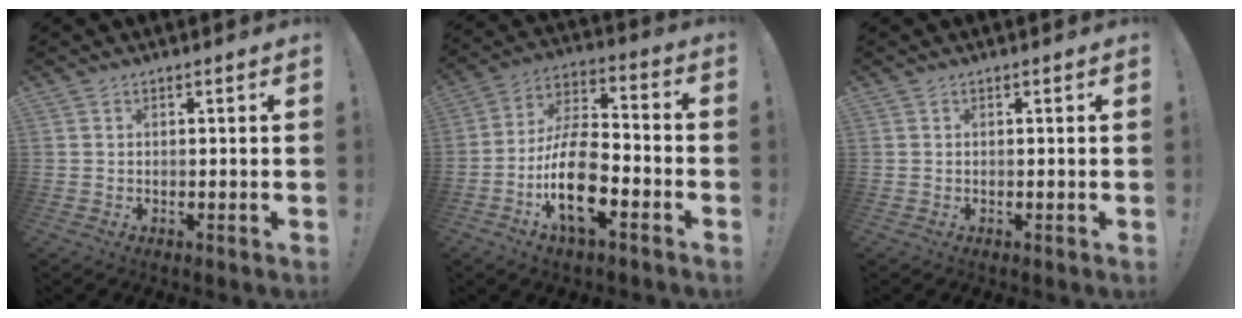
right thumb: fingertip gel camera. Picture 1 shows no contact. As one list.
[{"total": 18.1, "force": [-7.4, 8.7, 14.1], "torque": [-0.268, 0.038, -0.121]}, {"total": 0.0}]